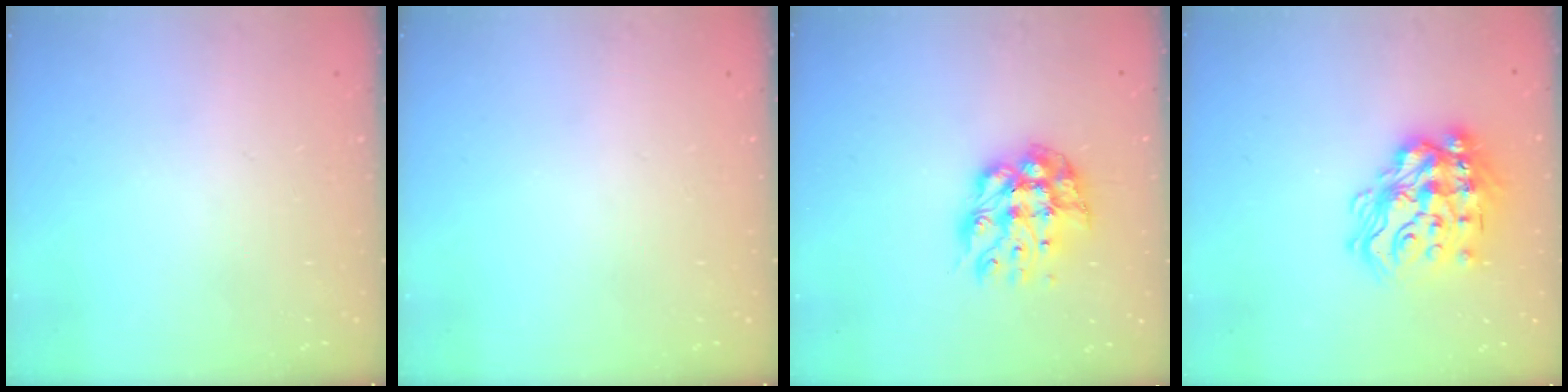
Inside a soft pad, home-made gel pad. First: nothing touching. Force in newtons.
{"total": 0.0}
{"total": 12.5, "press": 12.5, "slide": 1.1}
{"total": 19.5, "press": 19.4, "slide": 2.7}